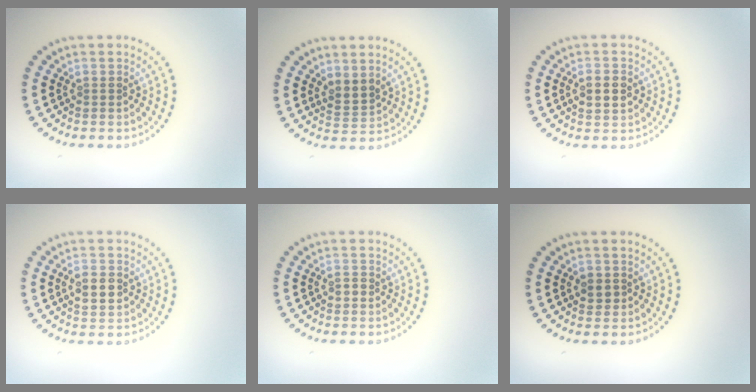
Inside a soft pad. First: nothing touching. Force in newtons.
{"total": 1.8, "press": 1.4, "slide": 1.1}
{"total": 2.2, "press": 2.2, "slide": 0.0}
{"total": 2.6, "press": 2.6, "slide": 0.1}
{"total": 0.8, "press": 0.8, "slide": 0.1}
{"total": 1.3, "press": 1.2, "slide": 0.5}